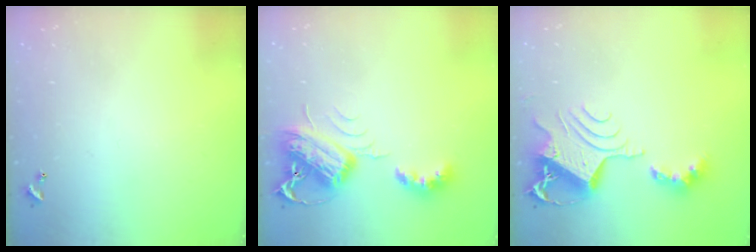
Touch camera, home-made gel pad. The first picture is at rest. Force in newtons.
{"total": 8.7, "press": 8.7, "slide": 0.5}
{"total": 10.9, "press": 10.9, "slide": 1.2}